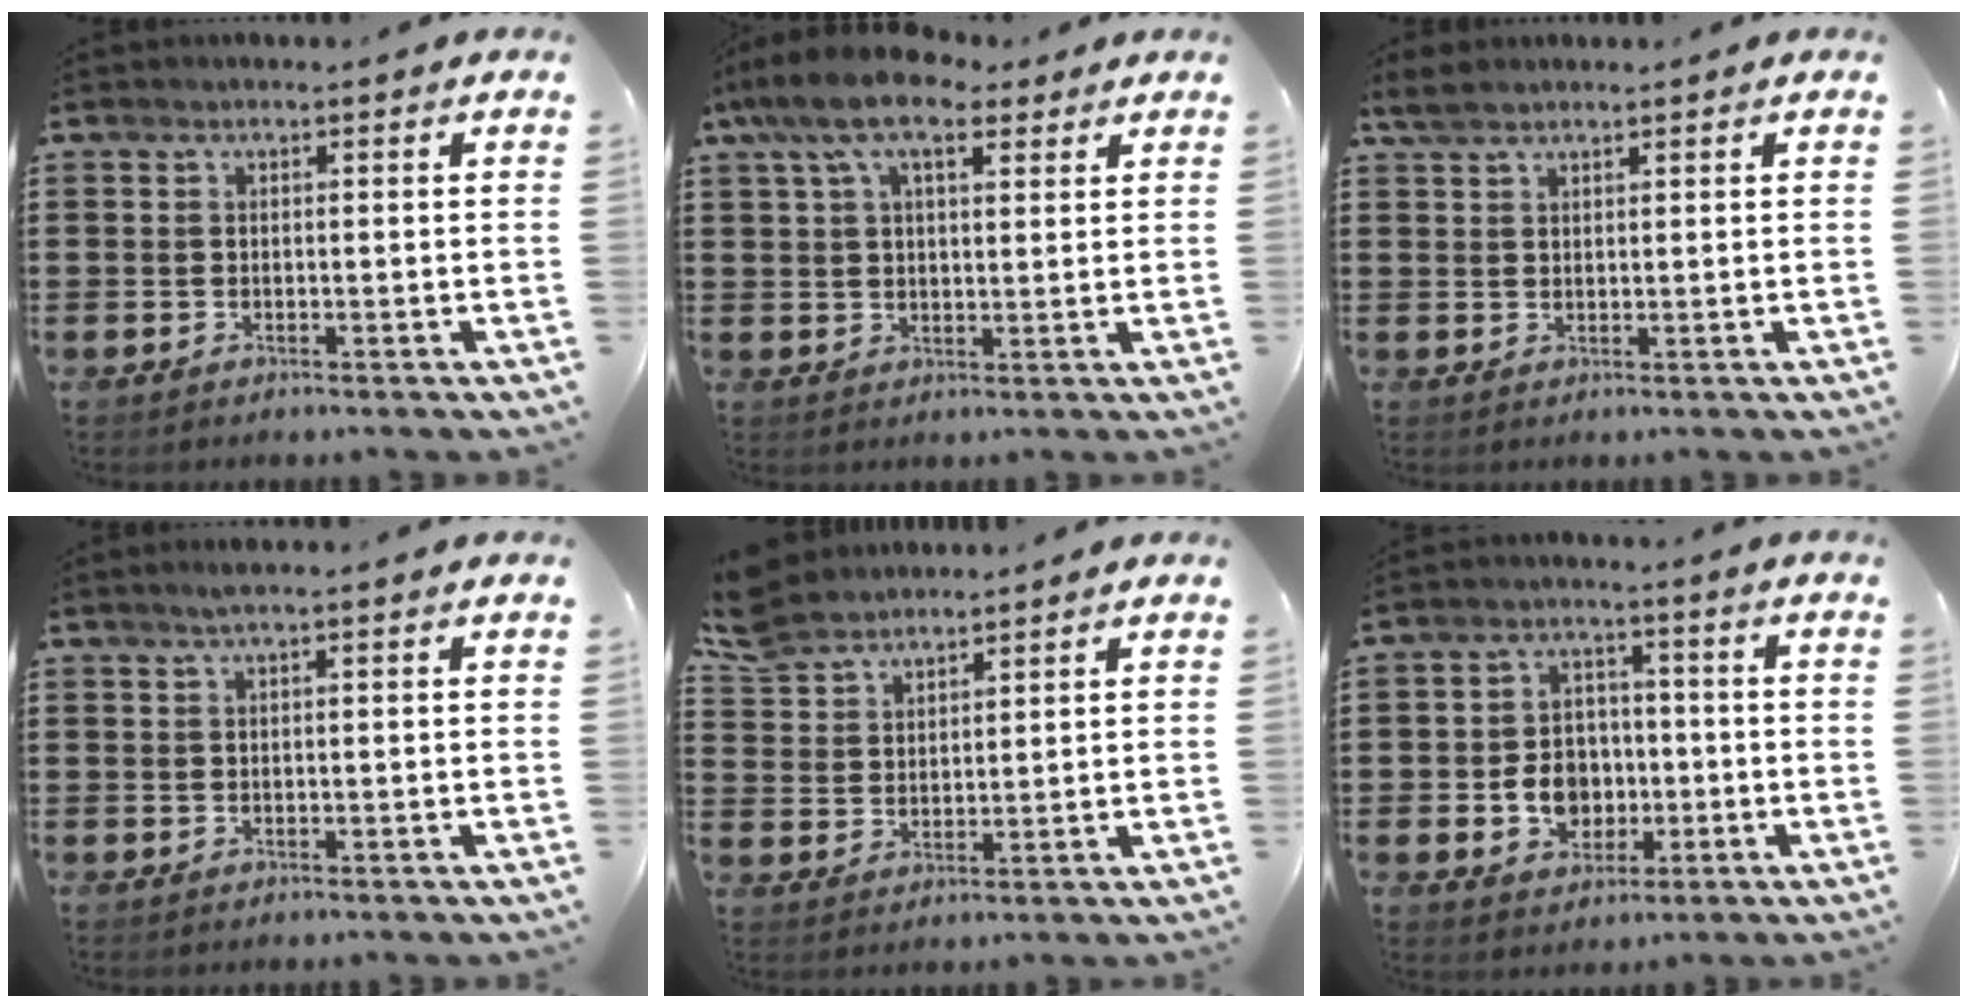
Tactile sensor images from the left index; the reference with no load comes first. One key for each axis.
{"total": 9.5, "fx": 6.1, "fy": 4.0, "fz": 6.1, "tx": -0.137, "ty": 0.004, "tz": 0.111}
{"total": 2.5, "fx": 2.0, "fy": 0.8, "fz": 1.4, "tx": -0.032, "ty": 0.004, "tz": 0.037}
{"total": 1.2, "fx": 0.5, "fy": -0.2, "fz": 1.0, "tx": -0.018, "ty": -0.001, "tz": 0.008}
{"total": 5.6, "fx": 5.1, "fy": 1.9, "fz": 1.2, "tx": -0.046, "ty": -0.010, "tz": 0.096}
{"total": 7.0, "fx": -1.3, "fy": 5.7, "fz": 3.8, "tx": -0.079, "ty": 0.012, "tz": -0.024}